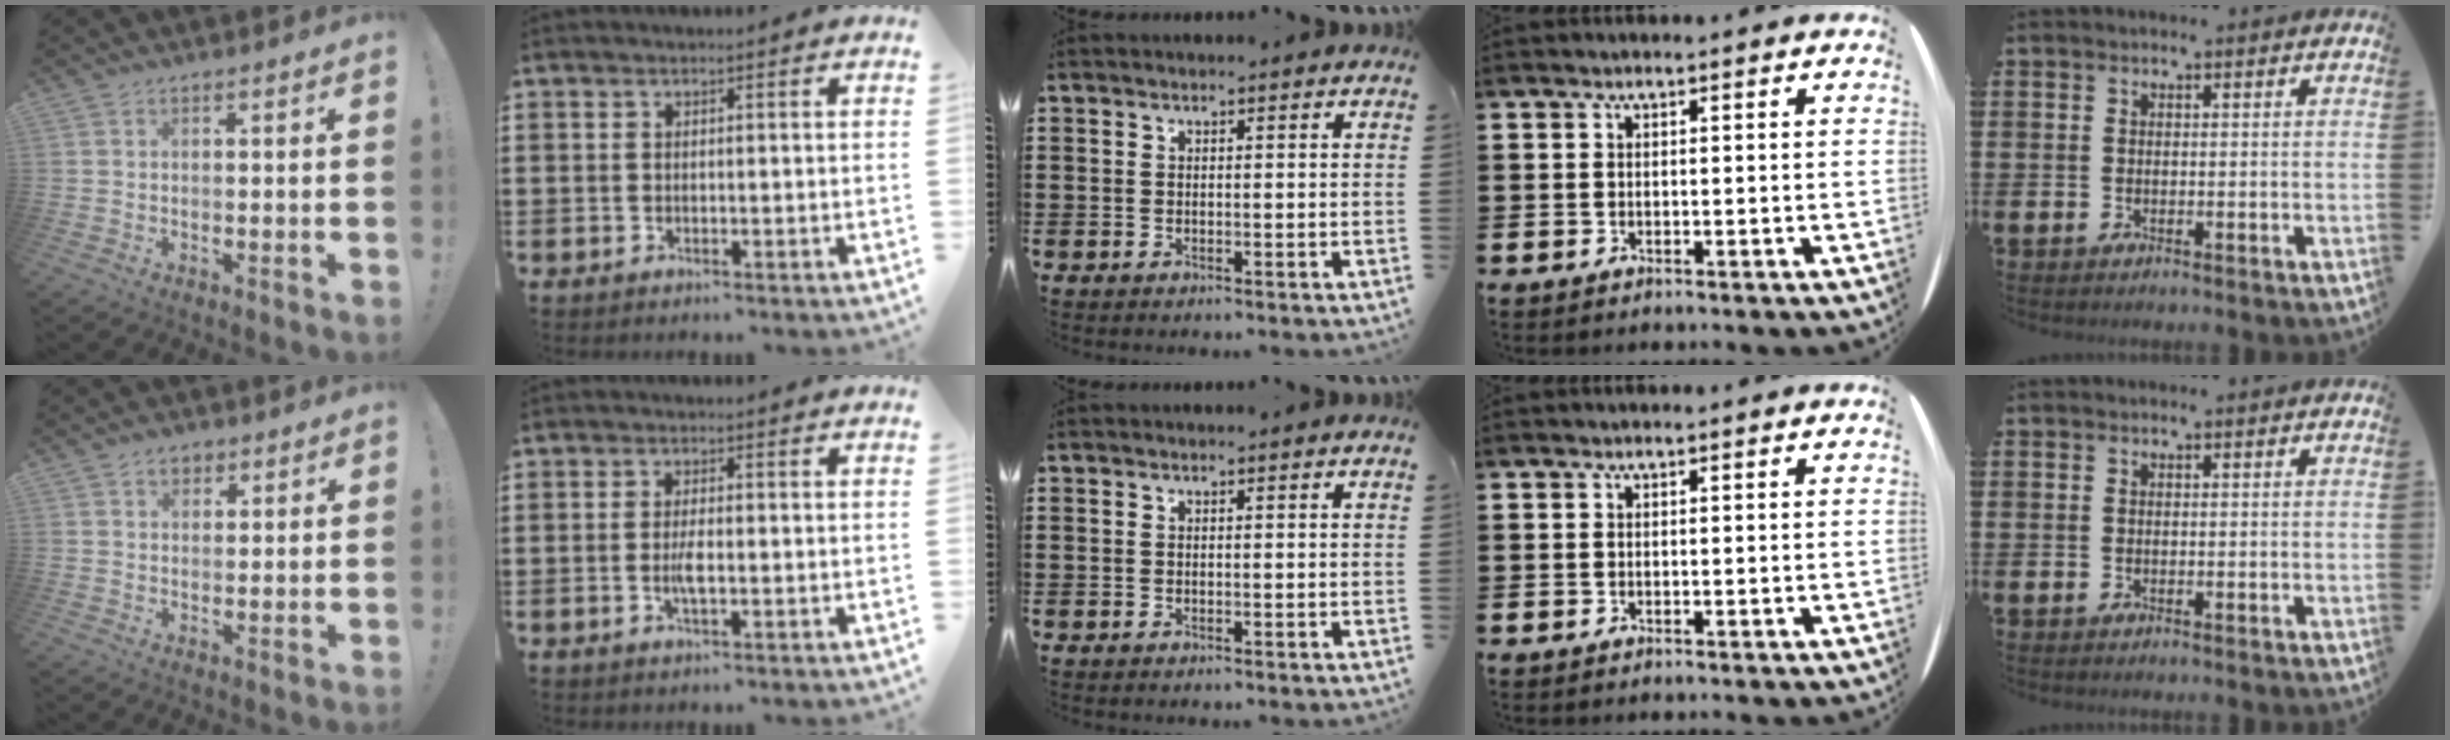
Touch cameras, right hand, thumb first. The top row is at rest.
{"thumb": {"total": 3.6, "force": [2.1, 2.4, 1.6], "torque": [-0.015, -0.006, 0.036]}, "index": {"total": 2.9, "force": [-0.6, 0.8, 2.7], "torque": [-0.054, -0.001, -0.012]}}